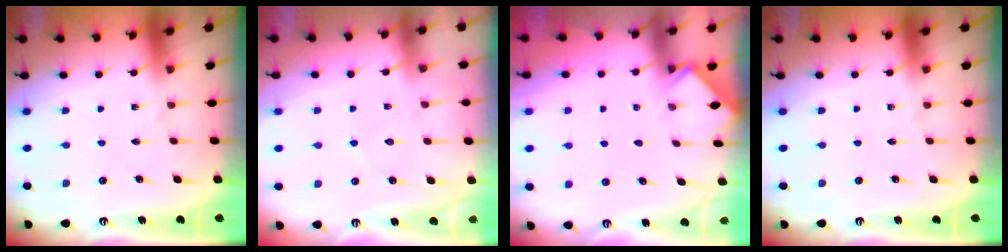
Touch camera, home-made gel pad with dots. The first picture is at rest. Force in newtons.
{"total": 7.2, "press": 7.2, "slide": 0.7}
{"total": 2.5, "press": 2.5, "slide": 0.4}
{"total": 0.0}